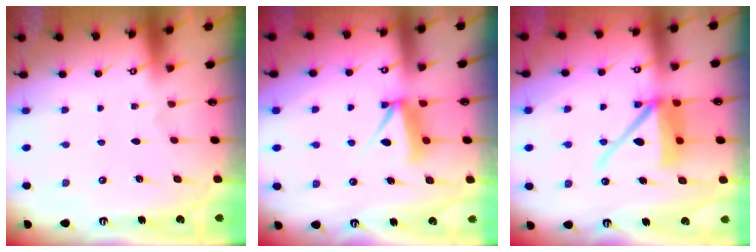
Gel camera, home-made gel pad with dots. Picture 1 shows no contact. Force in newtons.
{"total": 8.0, "press": 8.0, "slide": 0.7}
{"total": 13.4, "press": 13.3, "slide": 1.6}